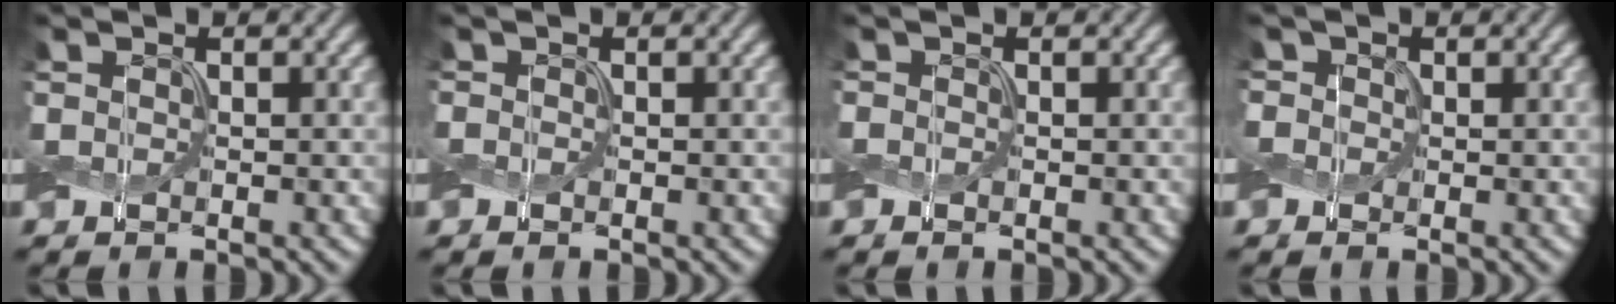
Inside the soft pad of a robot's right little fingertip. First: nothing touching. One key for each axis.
{"total": 0.0}
{"total": 0.0}
{"total": 1.0, "fx": 0.2, "fy": 1.0, "fz": 0.2, "tx": -0.004, "ty": -0.002, "tz": 0.000}